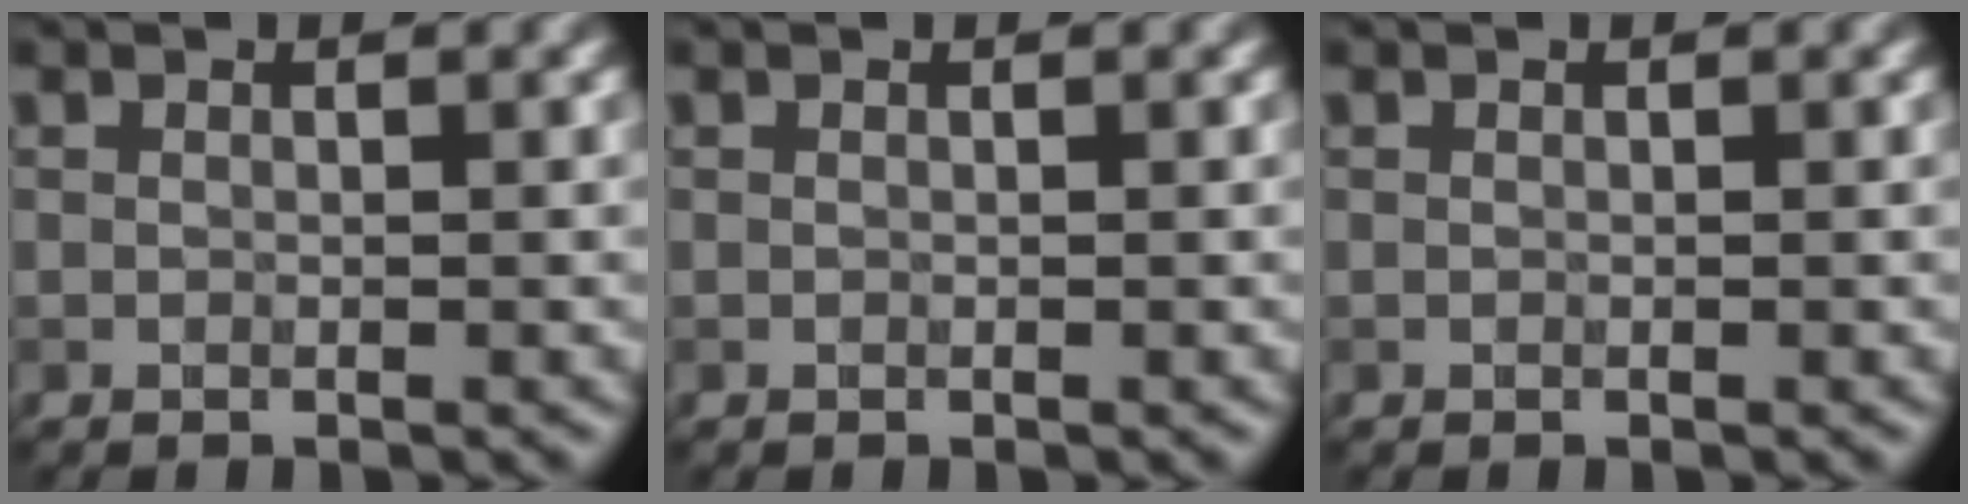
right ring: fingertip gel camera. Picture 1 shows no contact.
{"total": 0.0}
{"total": 0.0}